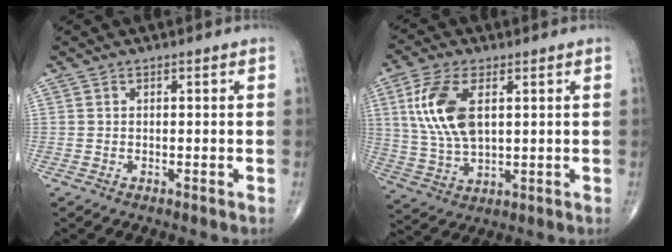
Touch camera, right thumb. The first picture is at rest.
{"total": 12.3, "force": [3.3, 6.2, 10.1], "torque": [-0.217, -0.009, 0.070]}